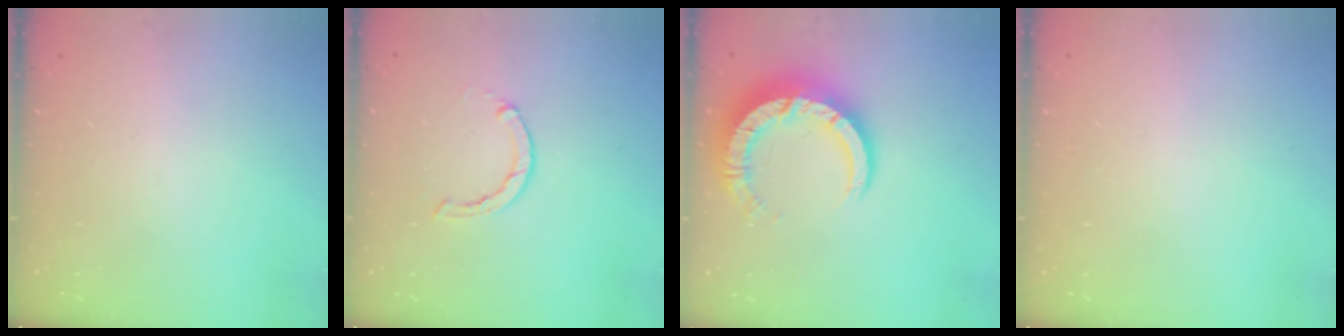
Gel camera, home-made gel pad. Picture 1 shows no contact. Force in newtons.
{"total": 2.1, "press": 2.1, "slide": 0.3}
{"total": 11.8, "press": 11.7, "slide": 1.3}
{"total": 2.4, "press": 2.4, "slide": 0.2}